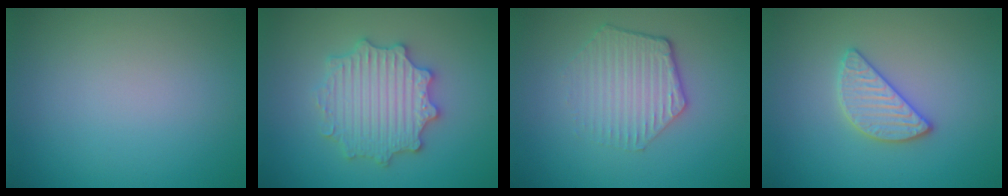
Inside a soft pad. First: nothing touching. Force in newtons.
{"total": 5.5, "press": 5.4, "slide": 1.0}
{"total": 3.6, "press": 3.0, "slide": 2.0}
{"total": 2.8, "press": 2.7, "slide": 0.5}